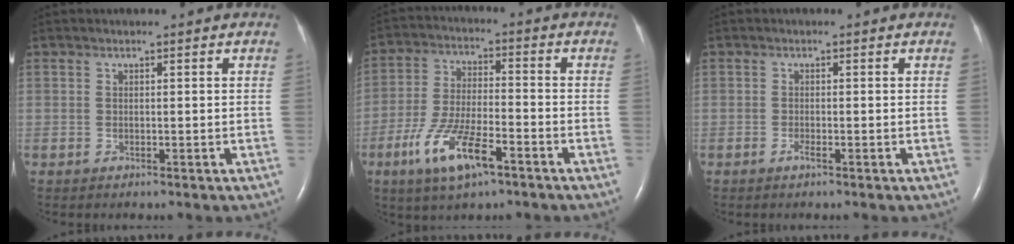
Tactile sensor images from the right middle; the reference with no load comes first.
{"total": 10.7, "force": [-5.8, 2.7, 8.6], "torque": [-0.174, -0.009, -0.105]}
{"total": 0.8, "force": [-0.5, 0.0, 0.6], "torque": [-0.010, 0.000, -0.011]}